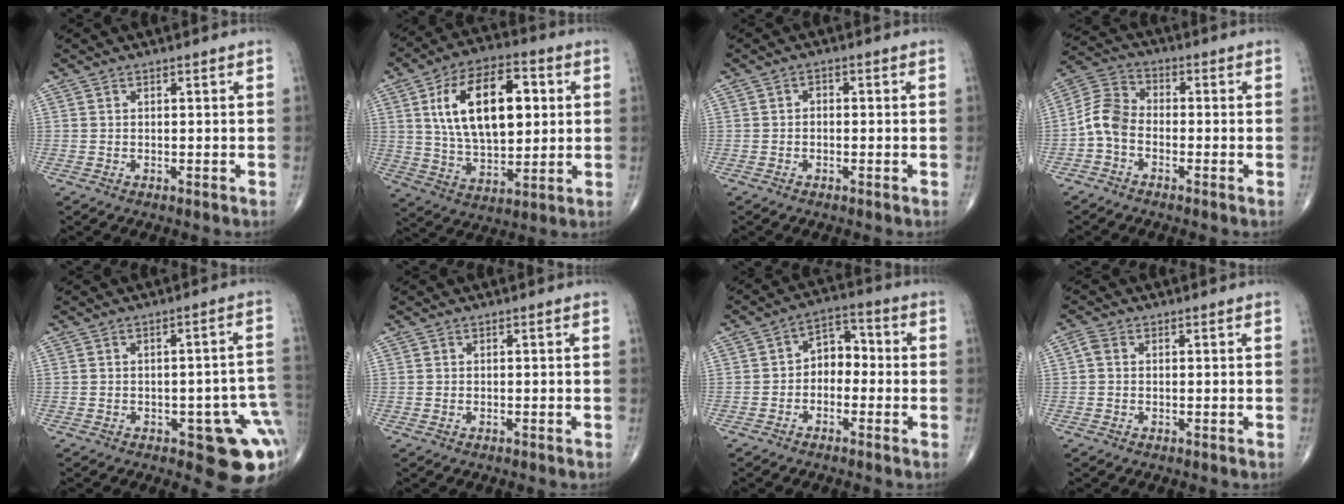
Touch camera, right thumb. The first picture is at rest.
{"total": 19.8, "force": [4.5, 10.5, 16.2], "torque": [-0.247, -0.001, 0.078]}
{"total": 1.3, "force": [-0.1, 1.0, 0.9], "torque": [-0.006, 0.006, -0.007]}
{"total": 6.6, "force": [-2.1, 4.4, 4.4], "torque": [-0.082, 0.026, -0.058]}
{"total": 12.4, "force": [-3.9, 4.5, 10.9], "torque": [-0.095, 0.018, -0.037]}
{"total": 0.0}
{"total": 6.4, "force": [-1.0, 4.7, 4.3], "torque": [-0.038, 0.034, -0.034]}
{"total": 1.7, "force": [0.1, 1.2, 1.1], "torque": [-0.023, 0.004, -0.002]}